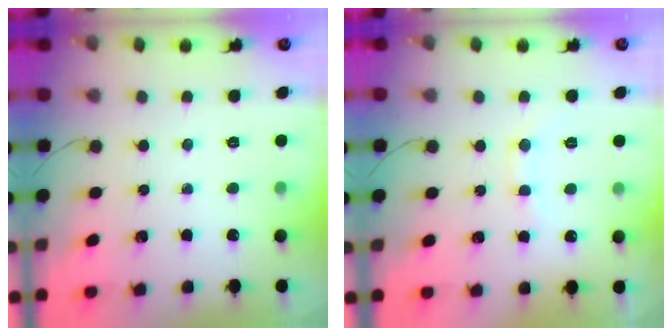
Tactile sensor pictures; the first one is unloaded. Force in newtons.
{"total": 7.2, "press": 7.1, "slide": 1.2}